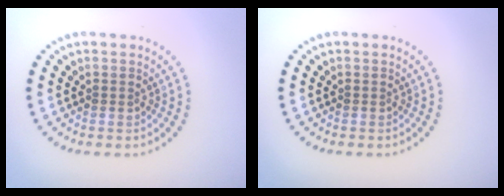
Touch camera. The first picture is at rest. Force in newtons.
{"total": 0.0}